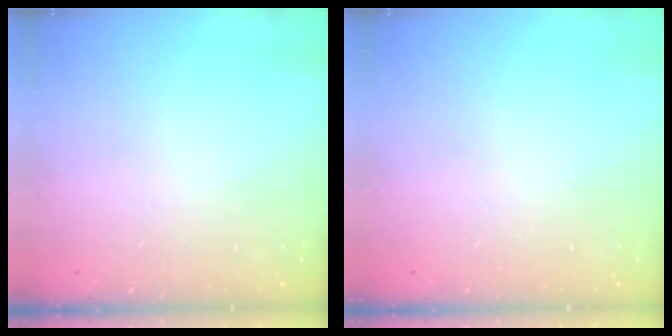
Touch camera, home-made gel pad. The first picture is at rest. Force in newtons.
{"total": 0.0}